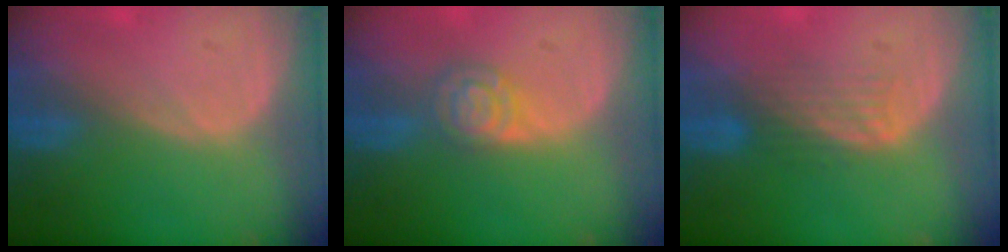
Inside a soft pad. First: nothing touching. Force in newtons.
{"total": 5.1, "press": 4.5, "slide": 2.6}
{"total": 4.3, "press": 3.6, "slide": 2.3}